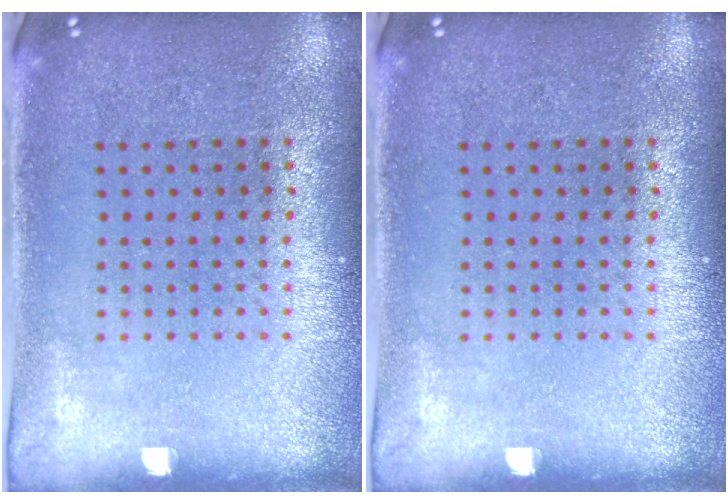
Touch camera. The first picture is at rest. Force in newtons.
{"total": 0.0}